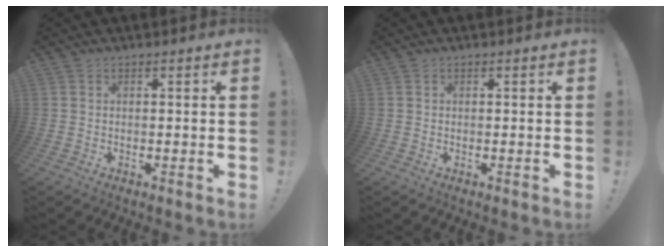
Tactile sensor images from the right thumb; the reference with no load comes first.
{"total": 0.0}